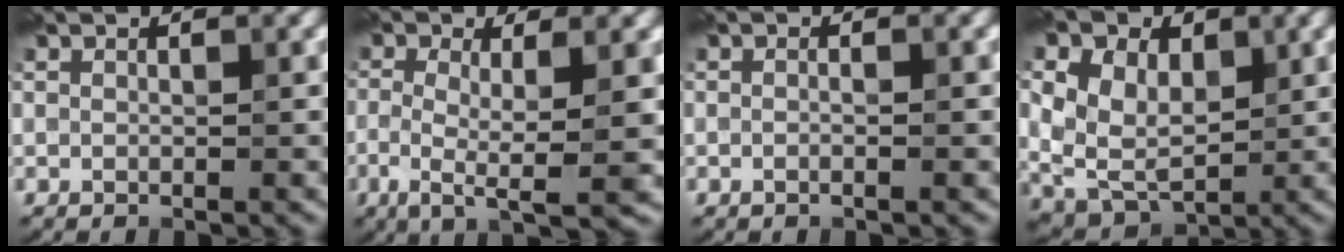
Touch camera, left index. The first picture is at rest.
{"total": 5.6, "force": [-0.9, 1.2, 5.4], "torque": [-0.098, -0.006, -0.016]}
{"total": 1.0, "force": [0.0, 0.3, 1.0], "torque": [0.004, 0.000, -0.015]}
{"total": 11.9, "force": [3.4, 8.6, 7.5], "torque": [-0.139, 0.034, 0.051]}